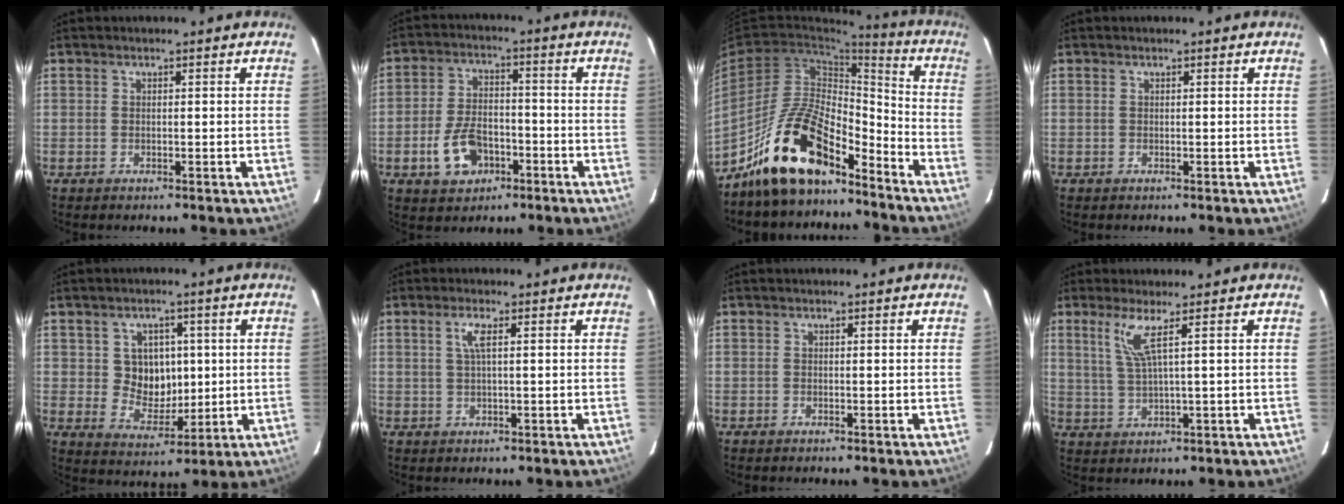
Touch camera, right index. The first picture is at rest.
{"total": 9.2, "force": [-4.1, 5.8, 6.0], "torque": [-0.129, 0.011, -0.062]}
{"total": 16.2, "force": [-12.3, 5.6, 8.8], "torque": [-0.173, 0.020, -0.219]}
{"total": 0.0}
{"total": 7.7, "force": [1.2, 6.9, 3.1], "torque": [-0.056, 0.007, 0.033]}
{"total": 2.5, "force": [0.8, 0.0, 2.4], "torque": [-0.048, 0.002, 0.016]}
{"total": 0.0}
{"total": 4.5, "force": [2.2, -0.7, 3.8], "torque": [-0.075, -0.007, 0.049]}